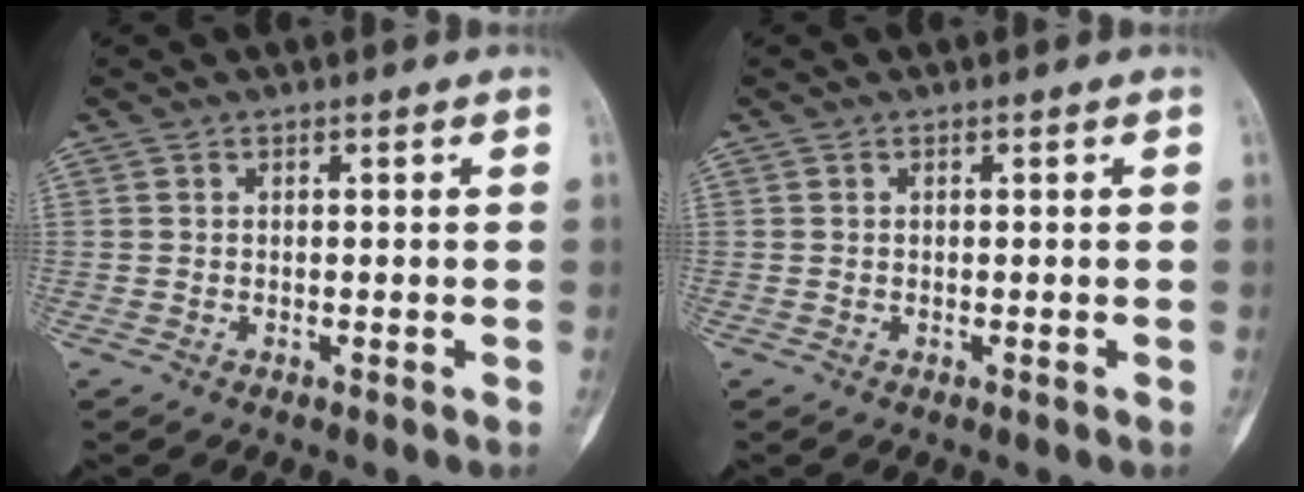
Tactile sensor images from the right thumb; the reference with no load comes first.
{"total": 0.0}